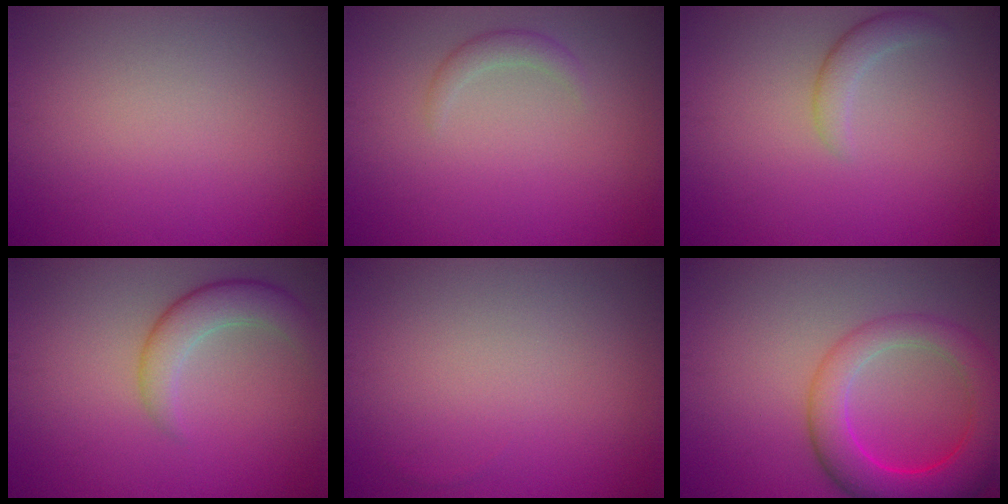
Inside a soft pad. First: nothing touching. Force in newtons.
{"total": 1.3, "press": 1.3, "slide": 0.1}
{"total": 1.9, "press": 1.9, "slide": 0.2}
{"total": 3.6, "press": 3.6, "slide": 0.2}
{"total": 0.0}
{"total": 7.0, "press": 7.0, "slide": 0.5}